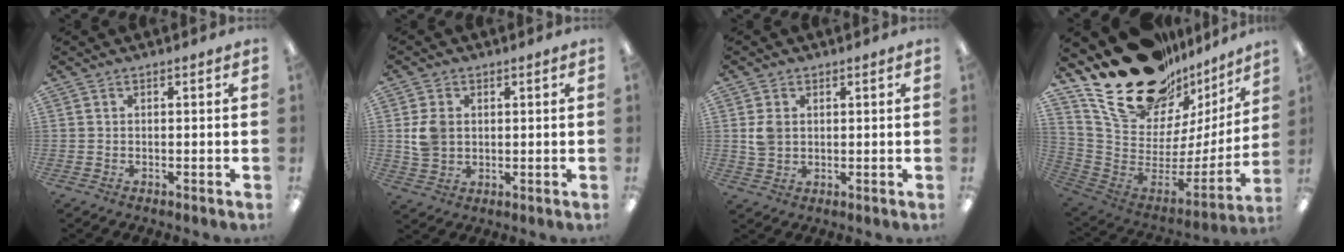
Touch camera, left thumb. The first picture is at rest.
{"total": 6.0, "force": [1.1, 5.0, 3.1], "torque": [-0.055, 0.004, 0.021]}
{"total": 4.0, "force": [1.1, 3.3, 2.0], "torque": [-0.036, 0.002, 0.020]}
{"total": 26.4, "force": [19.4, 12.4, 12.9], "torque": [-0.202, -0.133, 0.362]}